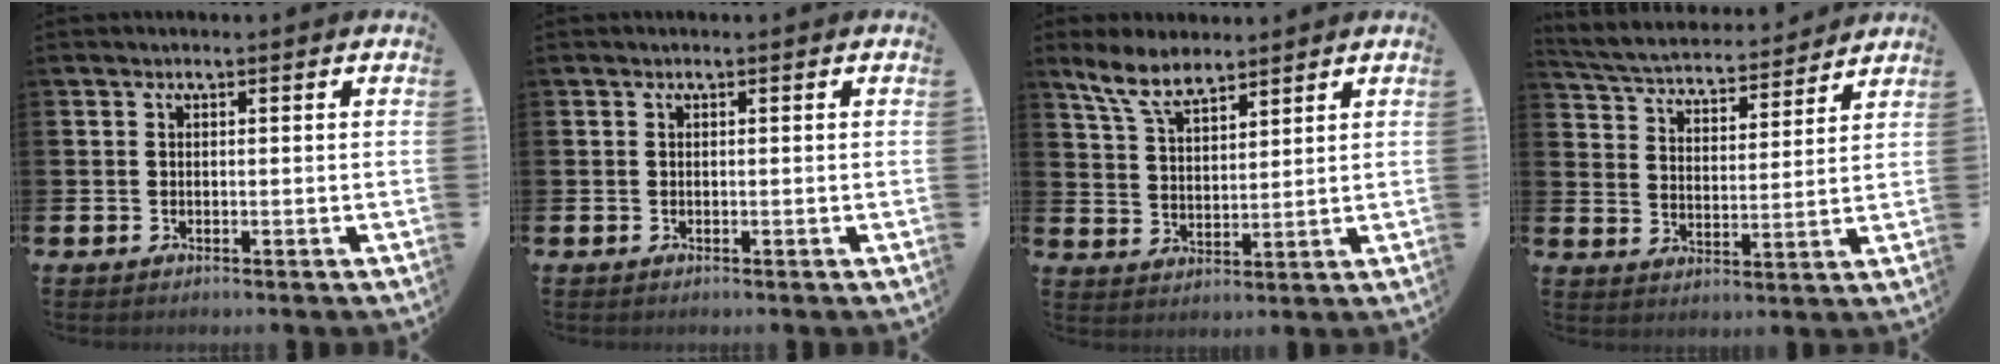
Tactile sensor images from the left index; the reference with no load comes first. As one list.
[{"total": 0.0}, {"total": 6.7, "force": [5.8, 1.9, 2.6], "torque": [-0.077, -0.011, 0.109]}, {"total": 4.8, "force": [4.6, 1.0, 0.7], "torque": [-0.043, -0.040, 0.076]}]